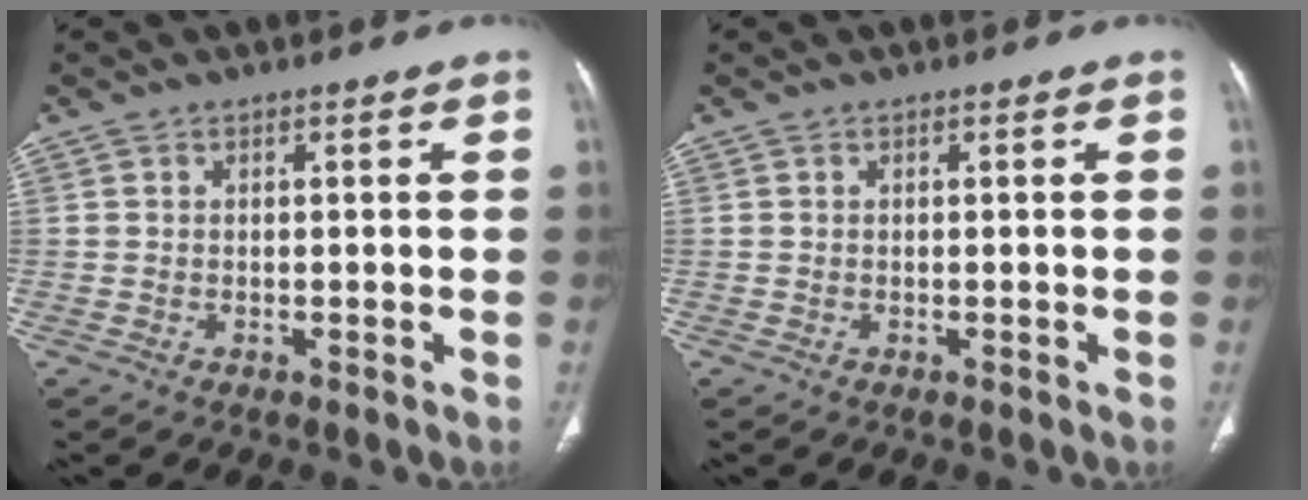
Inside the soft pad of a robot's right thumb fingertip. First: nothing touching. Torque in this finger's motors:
{"motor_torque": [0.03, 0.03, -0.08, -0.08, 0.04]}